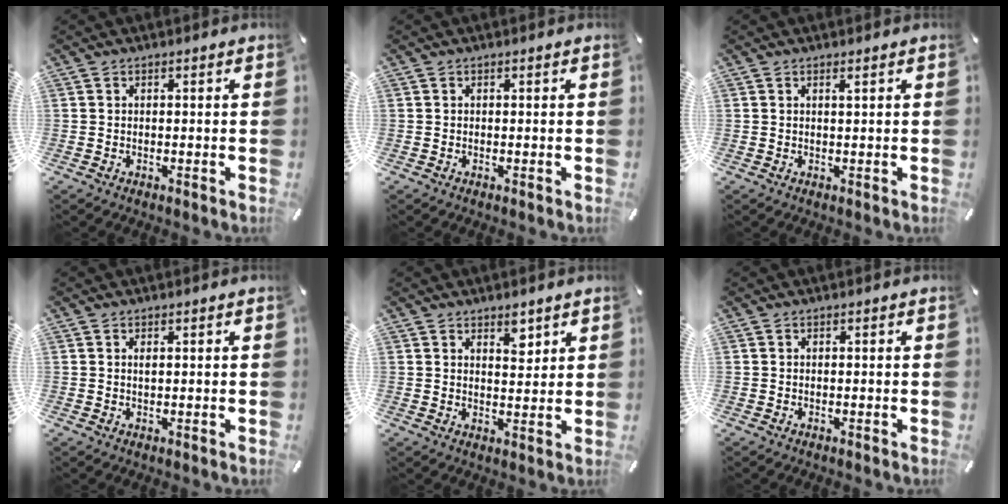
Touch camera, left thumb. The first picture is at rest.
{"total": 0.0}
{"total": 0.8, "force": [0.4, 0.0, 0.7], "torque": [-0.012, -0.002, 0.008]}
{"total": 0.8, "force": [0.3, 0.3, 0.7], "torque": [-0.015, 0.001, 0.004]}
{"total": 4.4, "force": [3.2, 2.3, 1.9], "torque": [-0.003, -0.025, 0.051]}
{"total": 0.0}